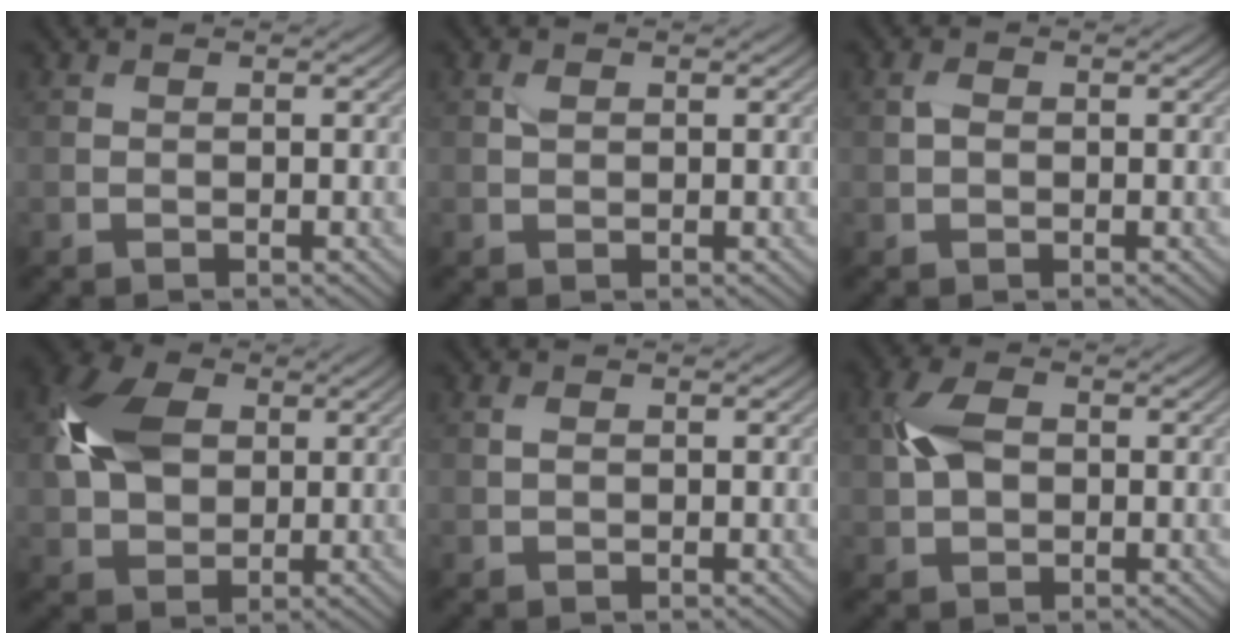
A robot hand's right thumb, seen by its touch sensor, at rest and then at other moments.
{"total": 0.9, "force": [0.3, 0.6, 0.6], "torque": [-0.015, 0.000, 0.006]}
{"total": 1.3, "force": [0.1, 0.9, 0.9], "torque": [-0.019, 0.002, 0.001]}
{"total": 9.2, "force": [2.0, 6.5, 6.3], "torque": [-0.164, 0.016, 0.032]}
{"total": 0.9, "force": [0.2, 0.5, 0.7], "torque": [-0.017, 0.002, 0.004]}
{"total": 5.0, "force": [0.7, 3.3, 3.7], "torque": [-0.087, 0.009, 0.008]}